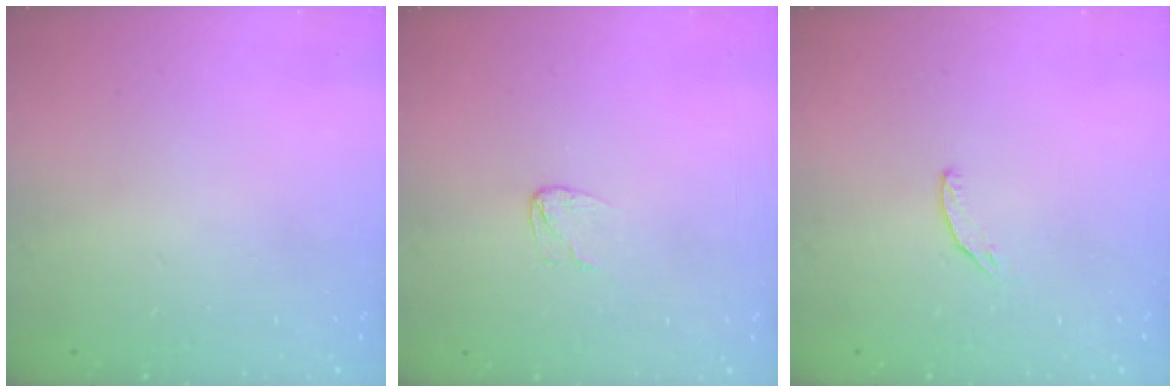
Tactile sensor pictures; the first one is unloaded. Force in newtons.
{"total": 3.4, "press": 3.4, "slide": 0.3}
{"total": 4.4, "press": 4.4, "slide": 0.4}